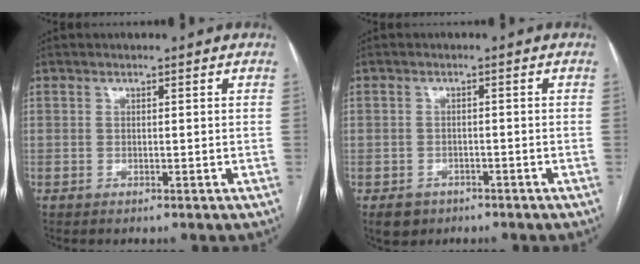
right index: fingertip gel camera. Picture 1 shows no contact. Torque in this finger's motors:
{"motor_torque": [-0.12, 0.09, -0.54, -0.16]}